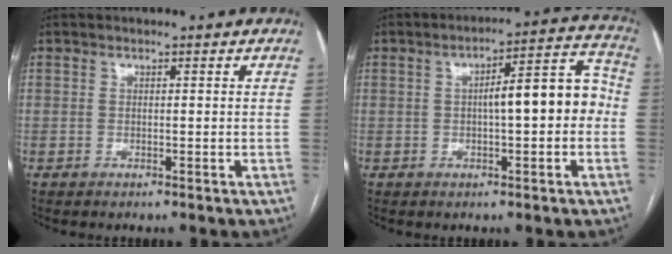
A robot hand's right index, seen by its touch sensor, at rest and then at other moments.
{"total": 9.9, "force": [-0.3, 2.5, 9.6], "torque": [-0.129, 0.045, -0.003]}